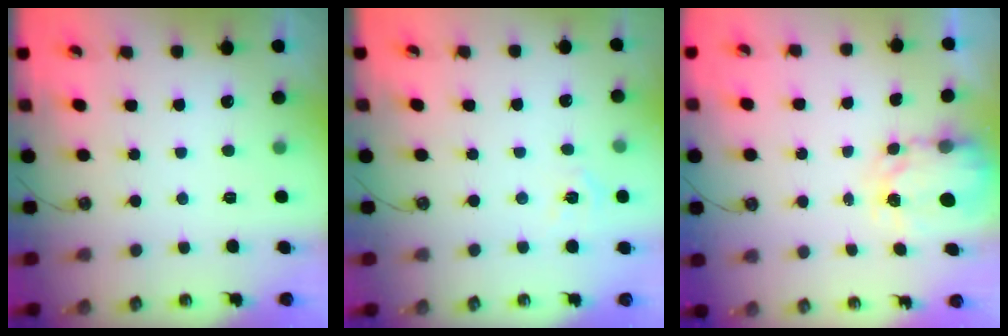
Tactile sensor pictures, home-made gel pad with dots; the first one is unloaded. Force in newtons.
{"total": 5.0, "press": 4.9, "slide": 0.5}
{"total": 3.9, "press": 3.9, "slide": 0.1}